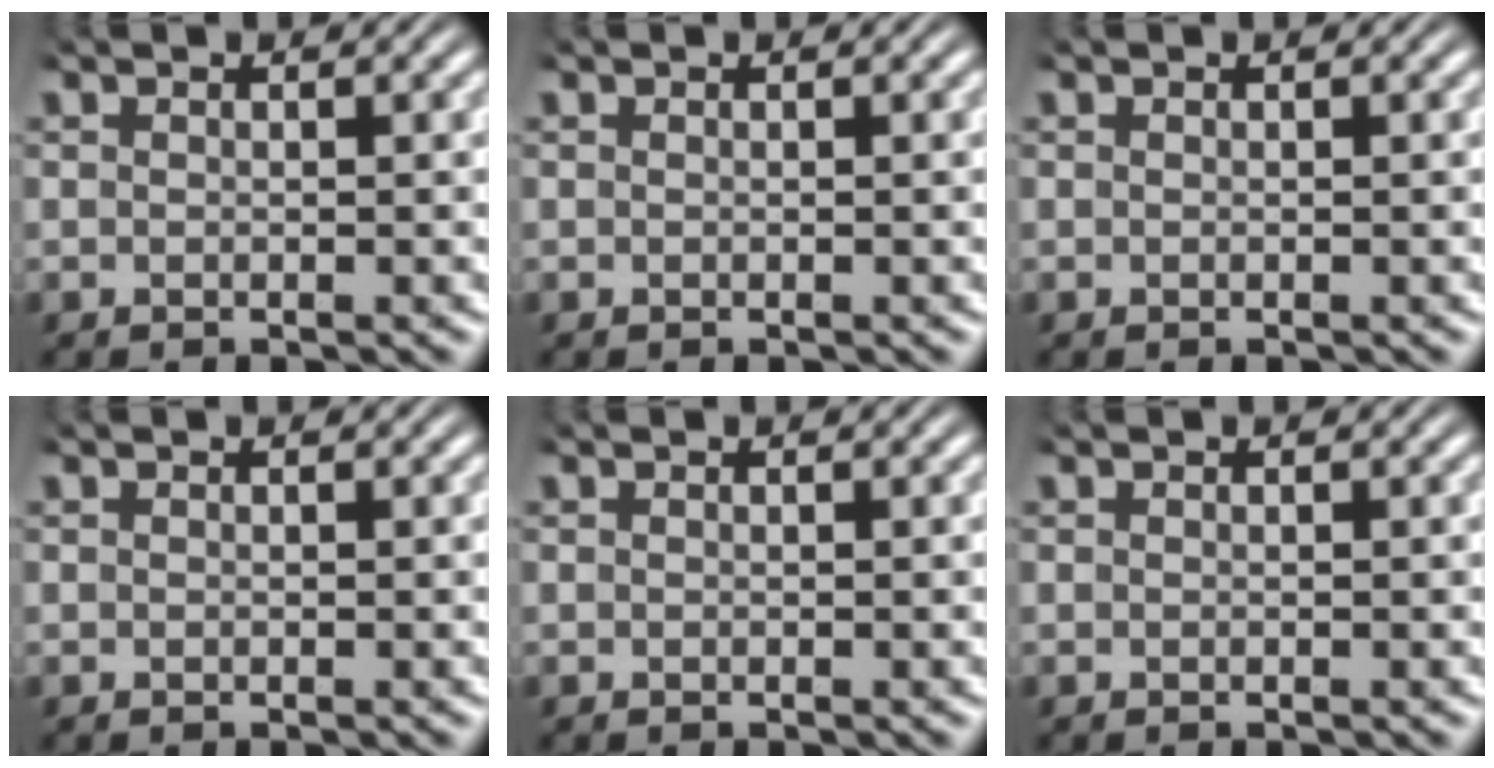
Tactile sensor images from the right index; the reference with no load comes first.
{"total": 0.0}
{"total": 0.0}
{"total": 0.0}
{"total": 0.0}
{"total": 0.0}